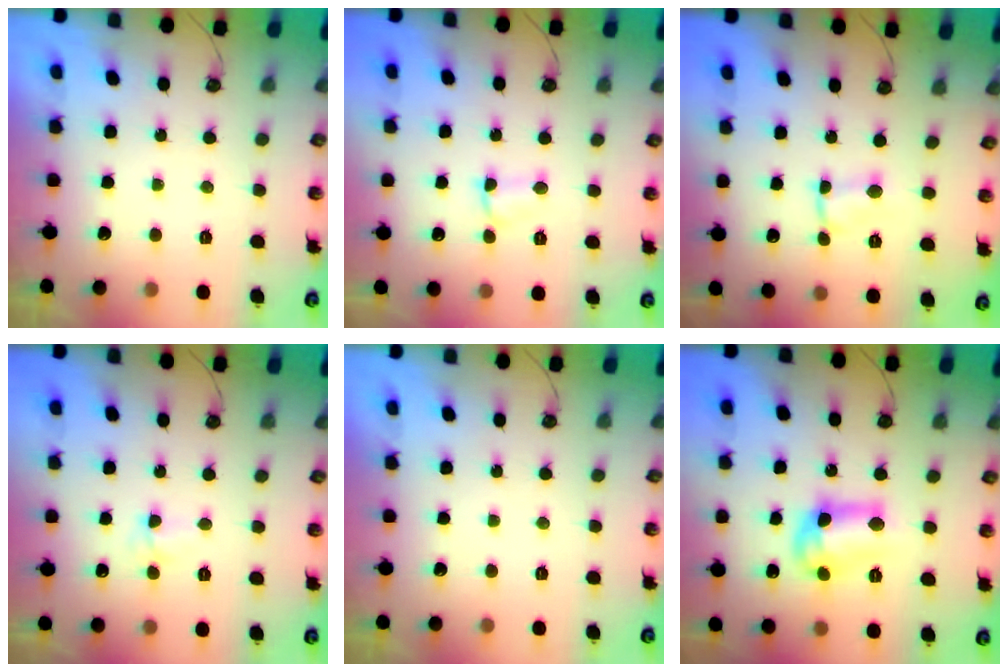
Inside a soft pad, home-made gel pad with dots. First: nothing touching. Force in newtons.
{"total": 4.4, "press": 4.4, "slide": 0.6}
{"total": 1.1, "press": 0.9, "slide": 0.7}
{"total": 3.6, "press": 1.9, "slide": 3.0}
{"total": 0.0}
{"total": 11.7, "press": 11.7, "slide": 0.8}